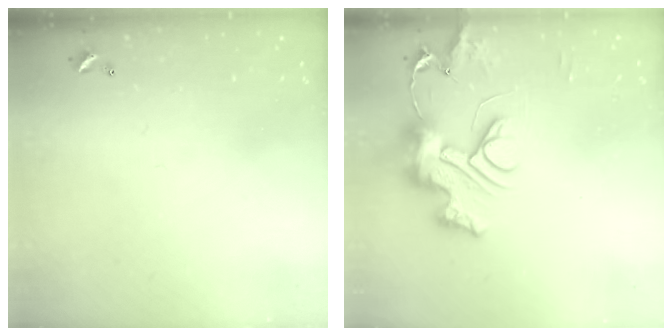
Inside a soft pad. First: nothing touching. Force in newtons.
{"total": 13.0, "press": 13.0, "slide": 0.8}